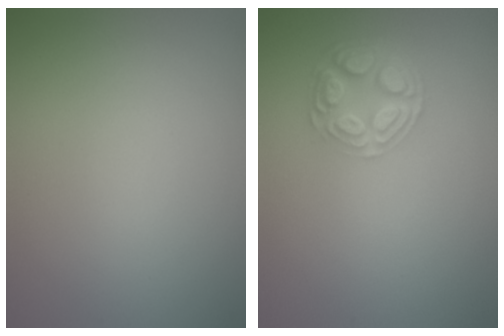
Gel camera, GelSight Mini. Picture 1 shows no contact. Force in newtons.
{"total": 4.5, "press": 3.4, "slide": 2.9}